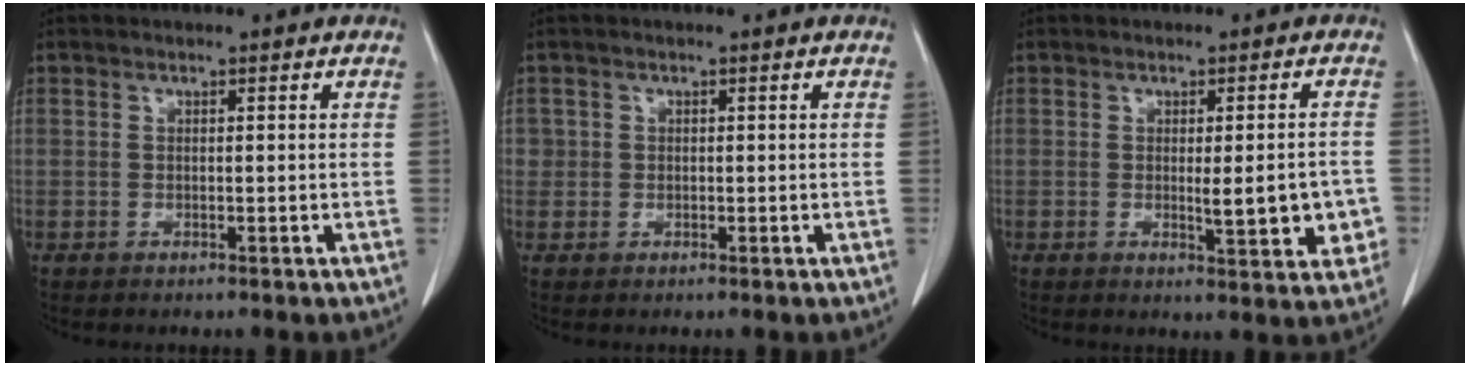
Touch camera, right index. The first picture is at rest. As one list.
[{"total": 1.2, "force": [-0.1, 1.2, 0.1], "torque": [0.010, 0.006, -0.004]}, {"total": 6.8, "force": [-1.3, 1.6, 6.5], "torque": [-0.076, -0.003, -0.013]}]